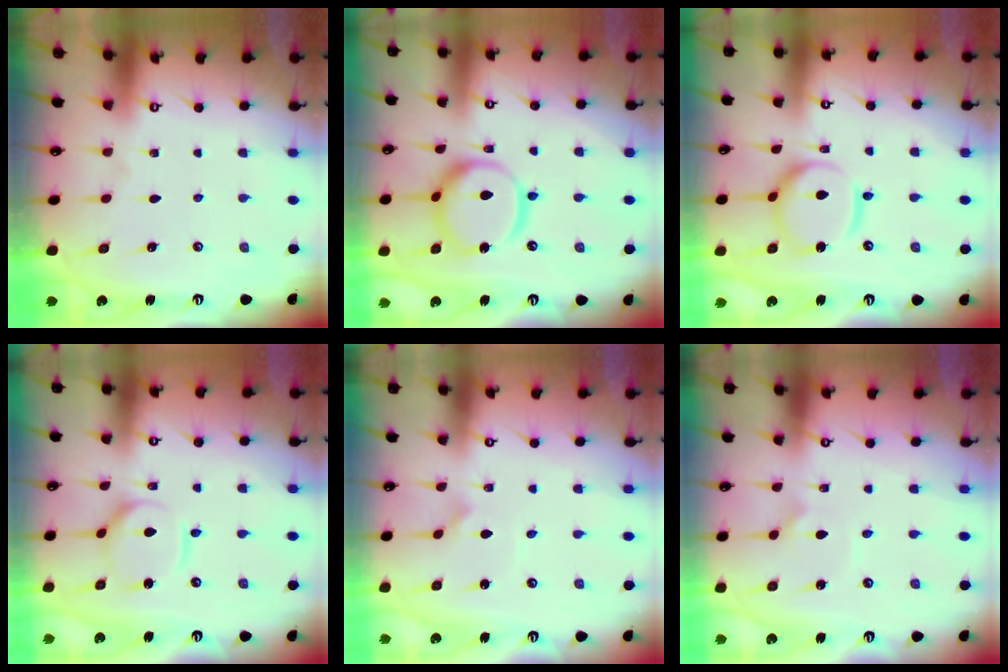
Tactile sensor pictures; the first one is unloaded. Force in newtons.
{"total": 14.8, "press": 14.7, "slide": 1.3}
{"total": 12.9, "press": 12.9, "slide": 1.2}
{"total": 7.2, "press": 7.2, "slide": 0.7}
{"total": 1.2, "press": 1.2, "slide": 0.1}
{"total": 2.1, "press": 2.1, "slide": 0.5}